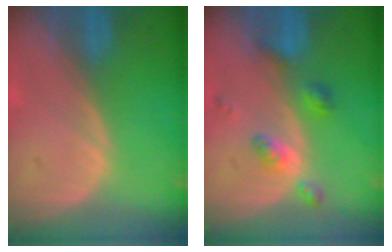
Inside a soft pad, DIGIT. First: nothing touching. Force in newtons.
{"total": 4.5, "press": 4.5, "slide": 0.0}